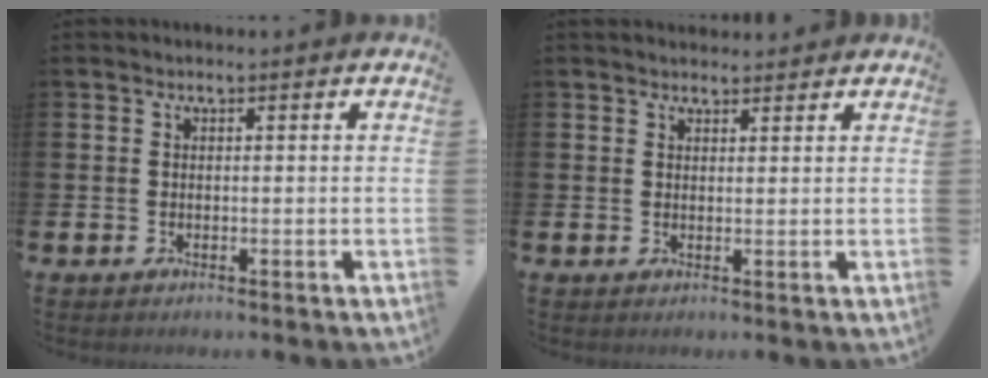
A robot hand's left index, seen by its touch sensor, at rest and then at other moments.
{"total": 1.9, "force": [1.8, 0.5, 0.1], "torque": [0.009, -0.007, 0.030]}